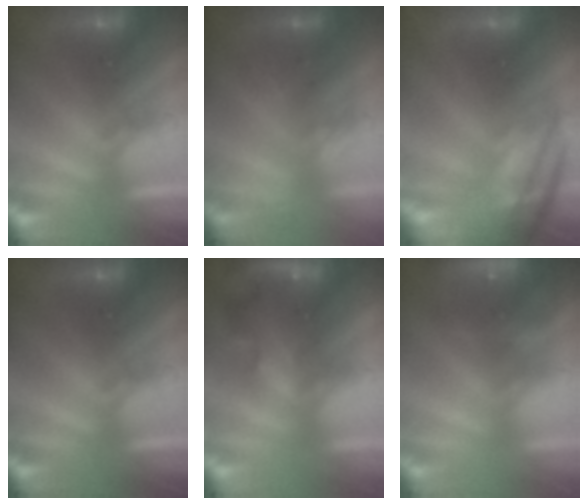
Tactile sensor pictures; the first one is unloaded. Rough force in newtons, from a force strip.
{"total": 2.8}
{"total": 8.0}
{"total": 0.0}
{"total": 10.1}
{"total": 7.3}